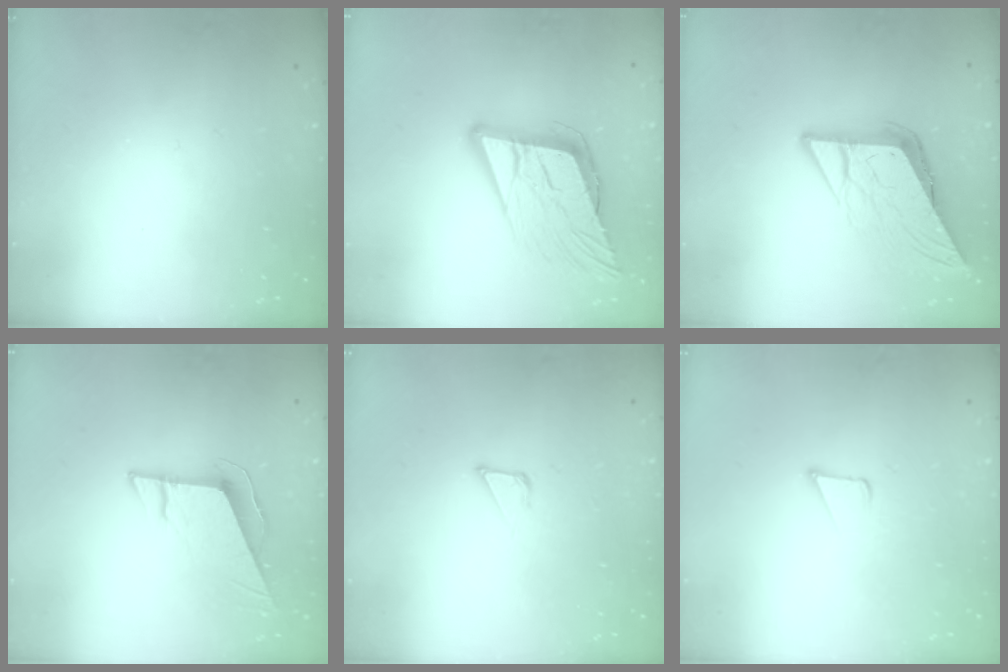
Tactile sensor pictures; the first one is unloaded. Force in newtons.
{"total": 17.4, "press": 16.8, "slide": 4.4}
{"total": 10.9, "press": 10.8, "slide": 1.1}
{"total": 9.2, "press": 9.2, "slide": 0.4}
{"total": 2.8, "press": 2.8, "slide": 0.1}
{"total": 1.5, "press": 1.5, "slide": 0.1}